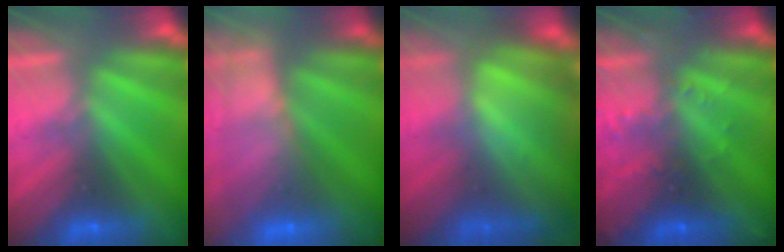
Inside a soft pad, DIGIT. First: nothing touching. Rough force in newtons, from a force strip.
{"total": 6.6}
{"total": 10.8}
{"total": 2.9}